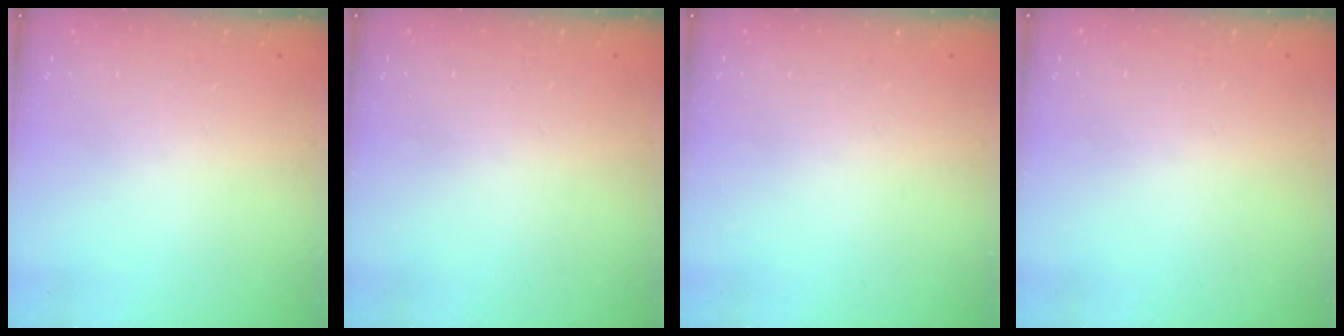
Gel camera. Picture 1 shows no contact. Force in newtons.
{"total": 0.5, "press": 0.5, "slide": 0.1}
{"total": 0.0}
{"total": 0.5, "press": 0.5, "slide": 0.1}